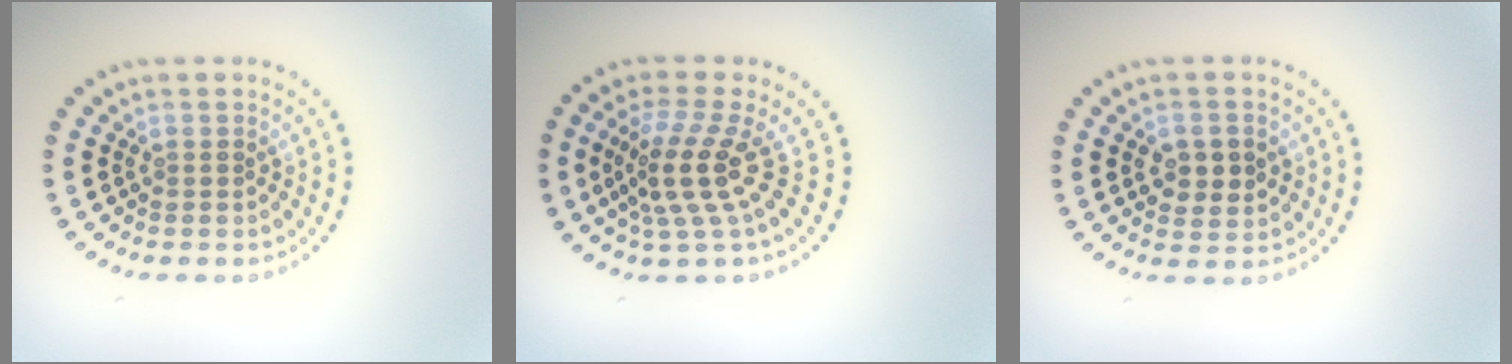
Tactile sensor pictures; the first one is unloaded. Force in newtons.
{"total": 4.1, "press": 2.8, "slide": 3.1}
{"total": 2.6, "press": 2.6, "slide": 0.3}